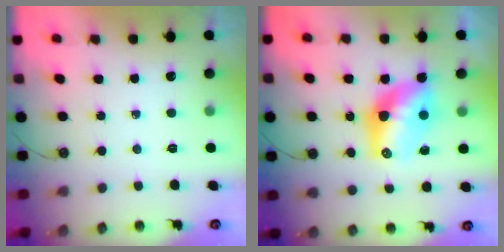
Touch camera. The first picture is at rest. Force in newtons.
{"total": 11.7, "press": 11.7, "slide": 0.9}